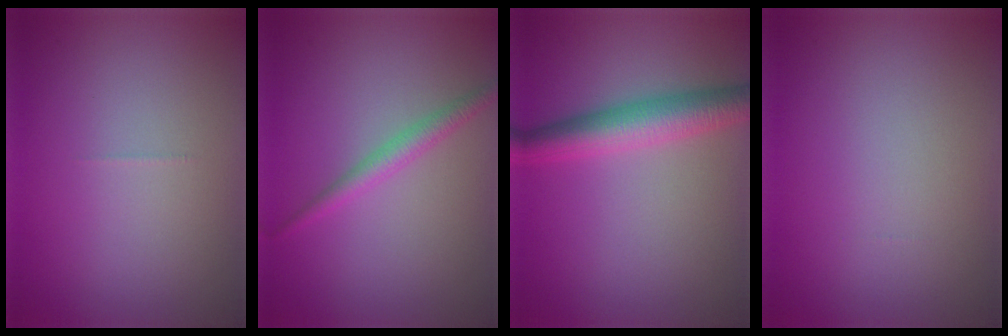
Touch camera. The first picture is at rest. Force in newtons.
{"total": 2.0, "press": 2.0, "slide": 0.1}
{"total": 4.7, "press": 4.7, "slide": 0.0}
{"total": 0.0}